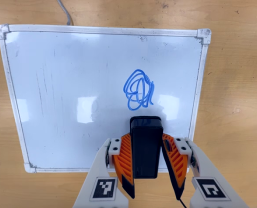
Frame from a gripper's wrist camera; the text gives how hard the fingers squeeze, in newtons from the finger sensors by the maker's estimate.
{"total": 3.7, "left": 2.9, "right": 4.5}